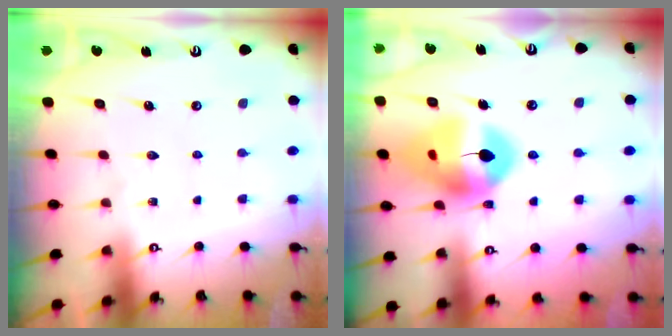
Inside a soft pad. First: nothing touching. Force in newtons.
{"total": 16.2, "press": 16.1, "slide": 2.0}